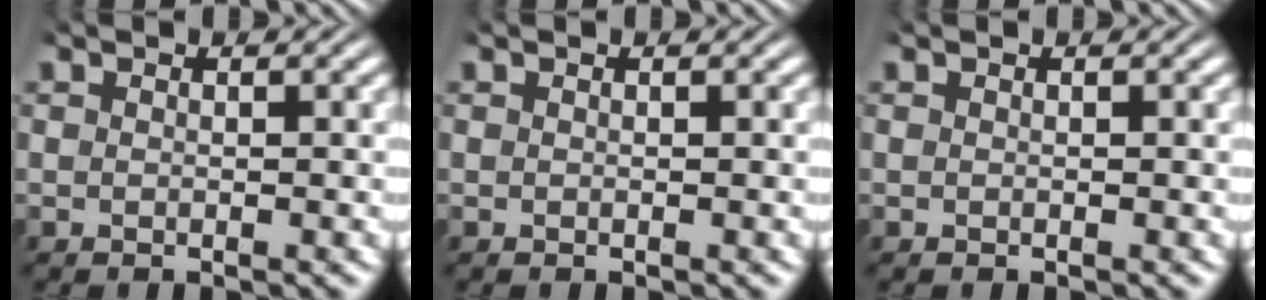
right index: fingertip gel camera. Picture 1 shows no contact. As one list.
[{"total": 0.0}, {"total": 0.0}]